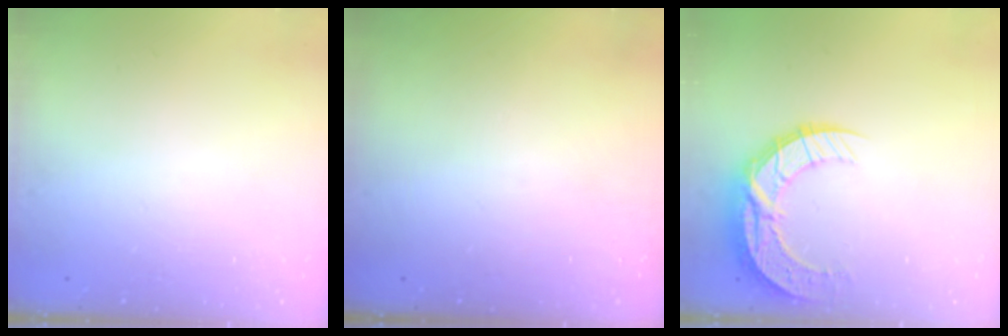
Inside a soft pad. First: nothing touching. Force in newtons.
{"total": 0.0}
{"total": 10.6, "press": 10.6, "slide": 0.7}